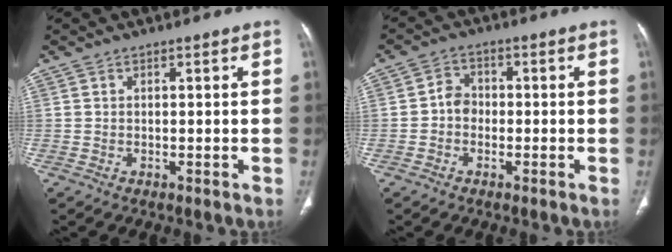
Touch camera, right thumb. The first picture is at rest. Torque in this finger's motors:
{"motor_torque": [0.54, 0.55, 0.39, -0.28, 0.05]}